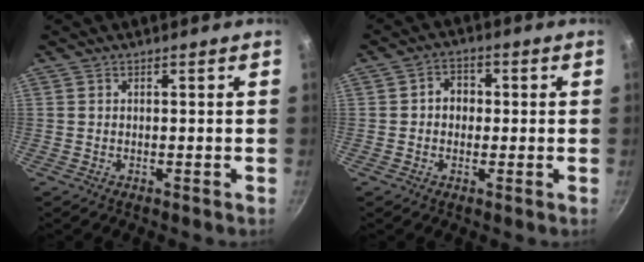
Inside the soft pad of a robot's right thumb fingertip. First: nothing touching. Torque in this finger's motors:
{"motor_torque": [-0.49, 0.38, 0.11, -0.02, 0.02]}